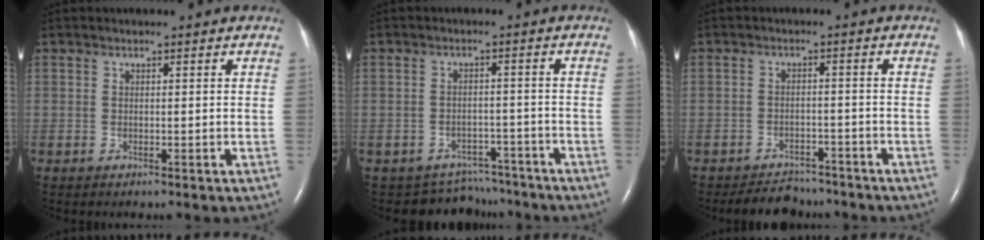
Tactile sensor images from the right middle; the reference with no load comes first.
{"total": 6.9, "force": [-6.2, 2.8, -1.0], "torque": [0.017, 0.024, -0.080]}
{"total": 5.6, "force": [-5.1, 2.1, 0.7], "torque": [-0.011, -0.002, -0.078]}